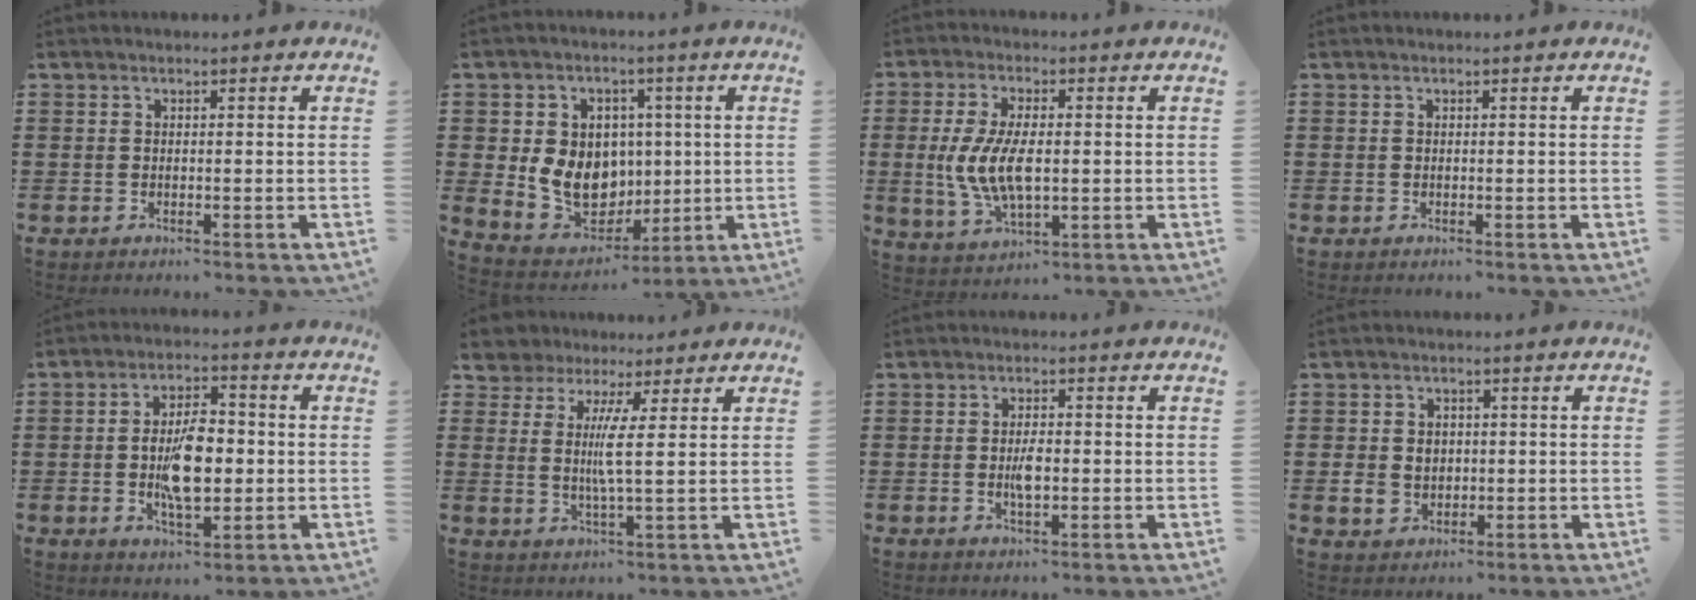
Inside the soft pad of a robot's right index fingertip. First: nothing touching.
{"total": 10.1, "force": [0.4, 8.7, 5.1], "torque": [-0.123, 0.008, 0.017]}
{"total": 8.6, "force": [-0.1, 4.1, 7.5], "torque": [-0.167, 0.002, -0.006]}
{"total": 0.0}
{"total": 8.6, "force": [-0.8, 3.8, 7.7], "torque": [-0.147, 0.001, -0.020]}
{"total": 5.3, "force": [3.3, 1.0, 4.1], "torque": [-0.083, -0.010, 0.058]}
{"total": 3.2, "force": [-0.3, 1.3, 3.0], "torque": [-0.061, 0.000, -0.009]}
{"total": 3.8, "force": [-0.2, 3.3, 1.8], "torque": [-0.042, 0.011, -0.005]}